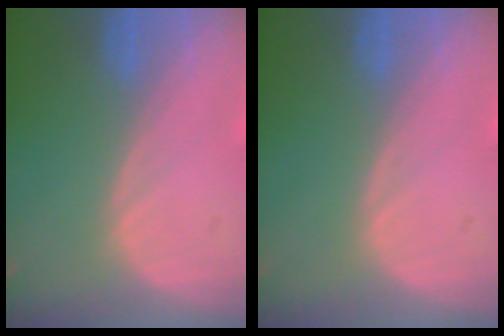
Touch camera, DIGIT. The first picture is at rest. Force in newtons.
{"total": 0.0}